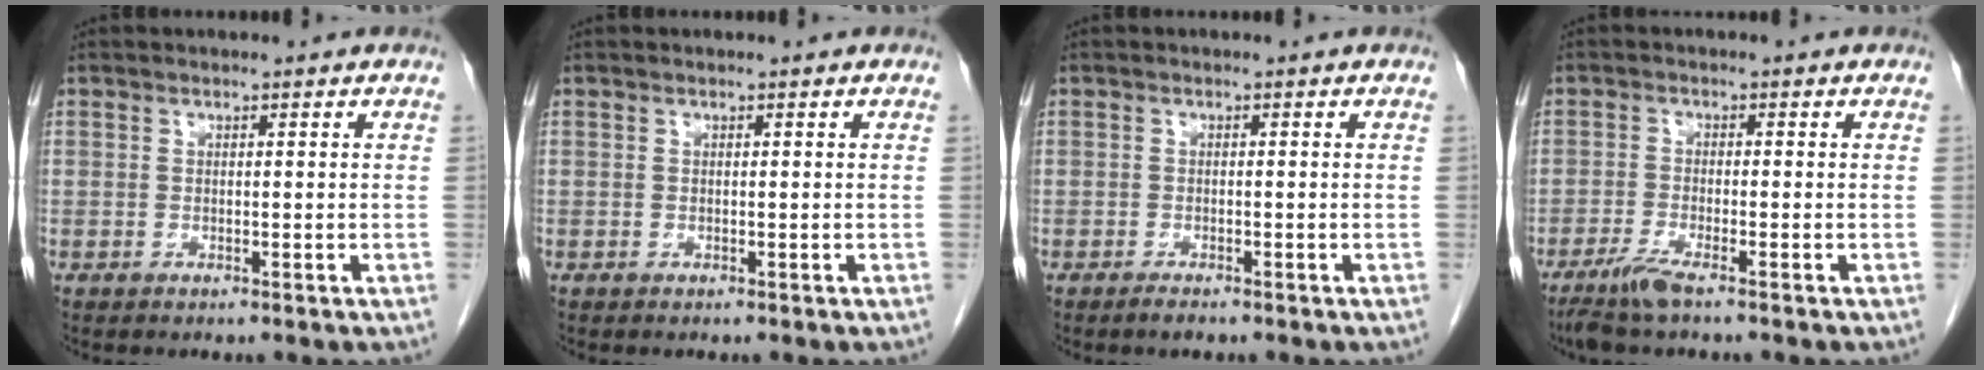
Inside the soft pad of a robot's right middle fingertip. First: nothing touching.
{"total": 0.0}
{"total": 1.2, "force": [-1.0, 0.2, 0.6], "torque": [-0.016, -0.003, -0.015]}
{"total": 3.7, "force": [-2.8, 0.0, 2.5], "torque": [-0.058, -0.010, -0.058]}